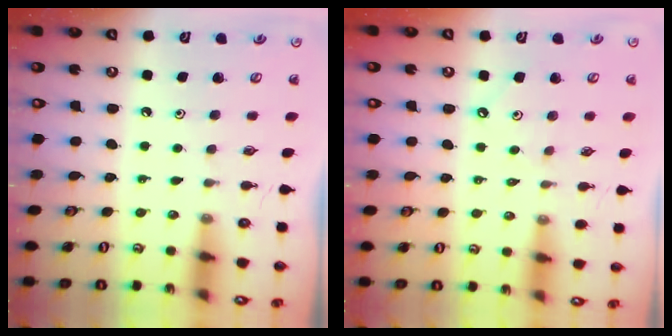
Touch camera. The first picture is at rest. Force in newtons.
{"total": 3.1, "press": 3.1, "slide": 0.6}